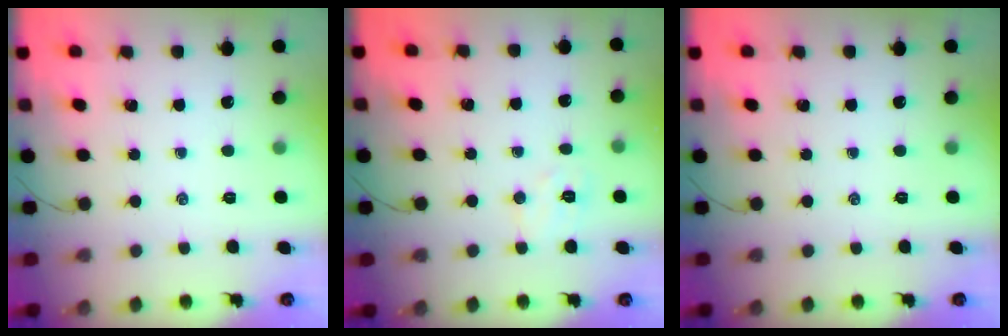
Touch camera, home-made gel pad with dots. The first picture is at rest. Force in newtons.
{"total": 5.4, "press": 5.3, "slide": 1.1}
{"total": 0.0}